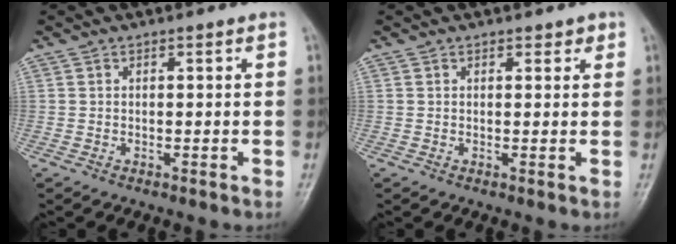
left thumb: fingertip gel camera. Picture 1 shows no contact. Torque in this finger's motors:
{"motor_torque": [-0.70, -0.13, -0.22, -0.05, 0.03]}